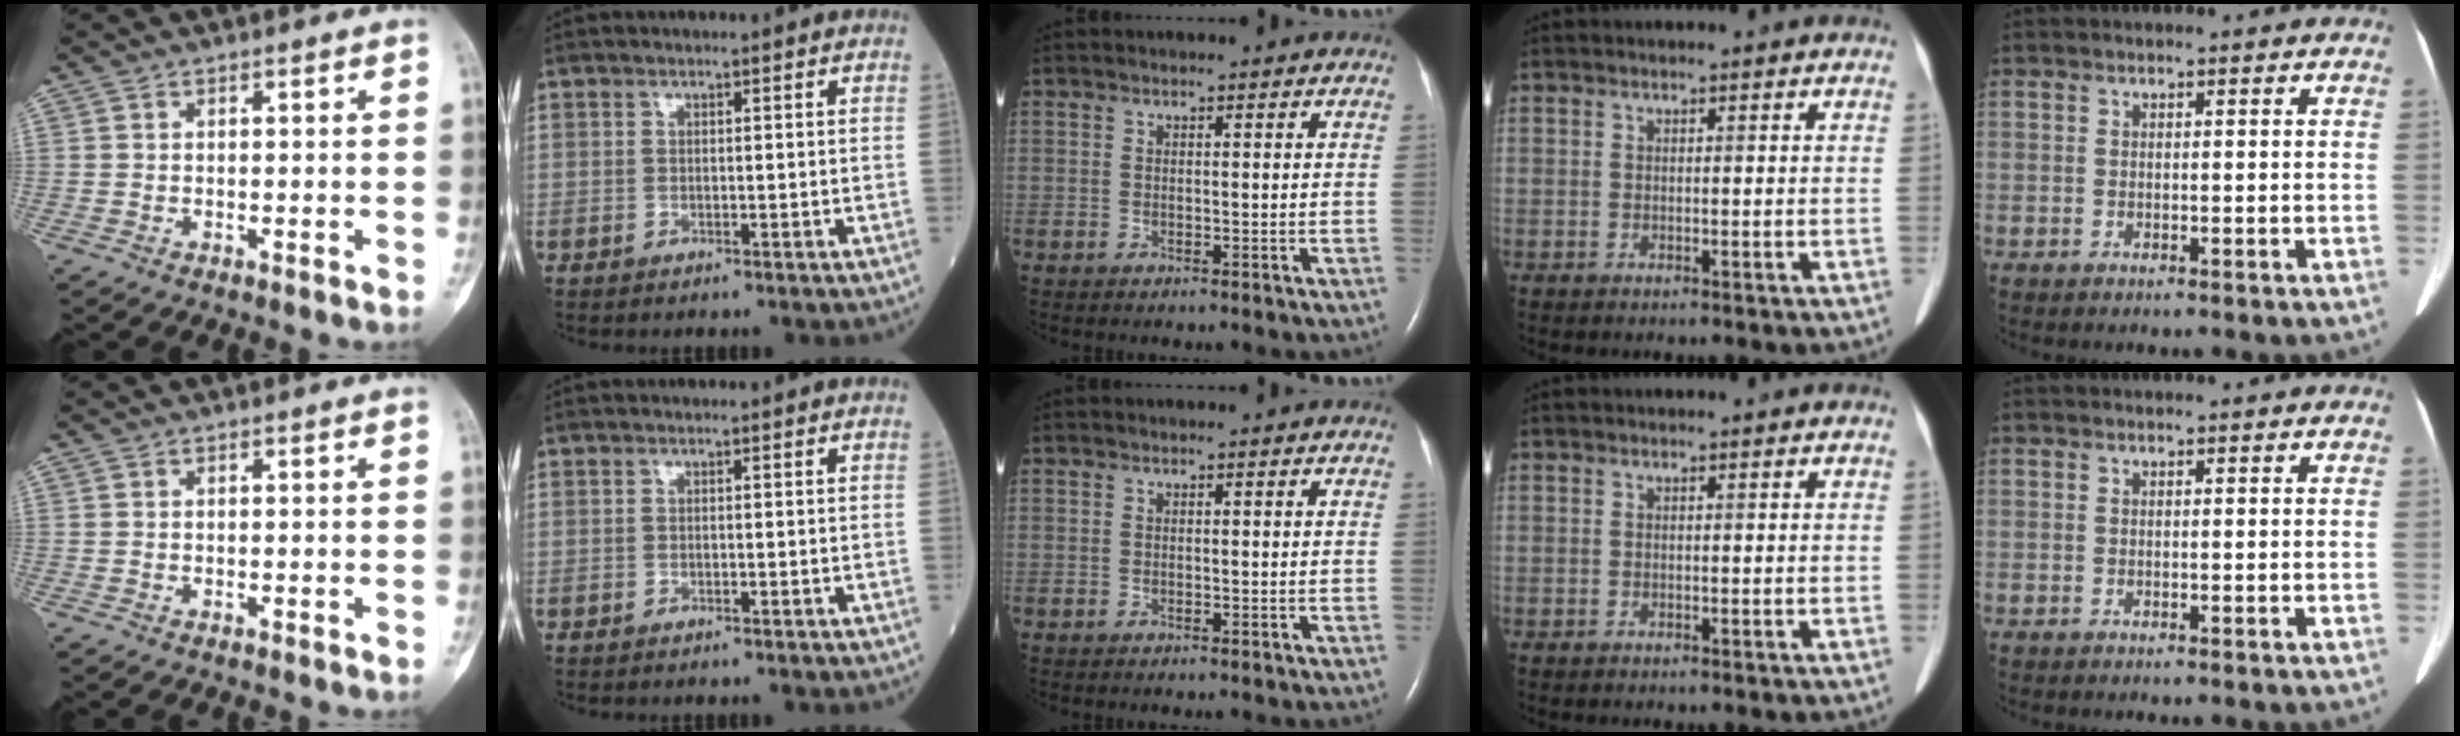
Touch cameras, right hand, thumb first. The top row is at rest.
{}